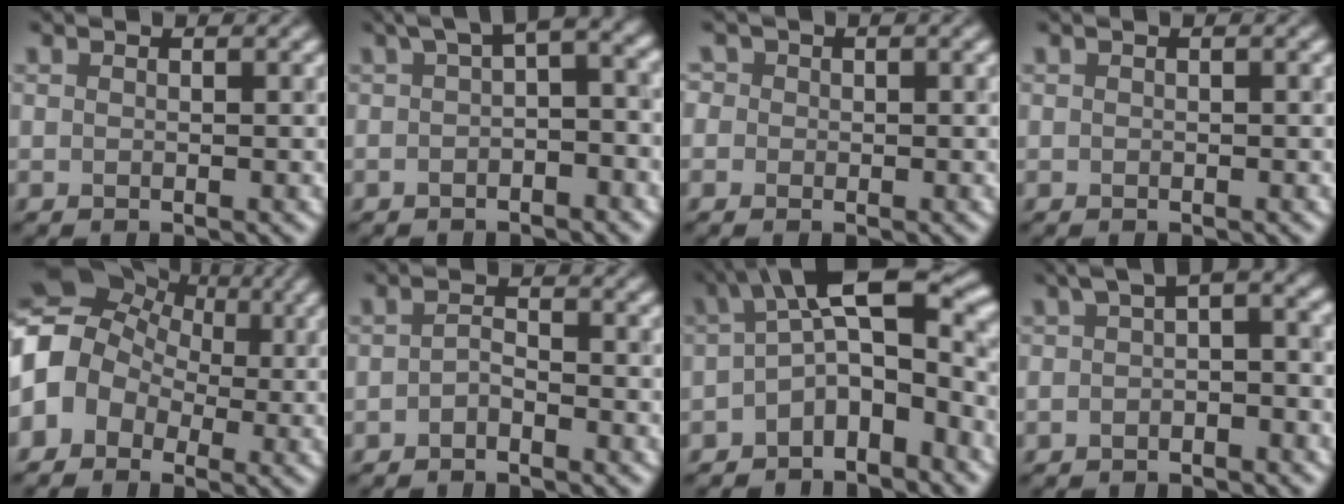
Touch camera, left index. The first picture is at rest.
{"total": 5.2, "force": [0.4, 2.2, 4.6], "torque": [-0.060, 0.014, -0.004]}
{"total": 2.6, "force": [0.9, 2.2, 1.1], "torque": [0.003, 0.025, -0.016]}
{"total": 0.0}
{"total": 8.4, "force": [-0.1, 7.1, 4.5], "torque": [-0.072, 0.014, -0.032]}
{"total": 1.2, "force": [-0.9, 0.4, 0.7], "torque": [-0.017, 0.008, -0.020]}
{"total": 8.7, "force": [-1.8, 4.2, 7.4], "torque": [-0.112, 0.017, -0.045]}
{"total": 4.5, "force": [-0.2, 2.2, 3.9], "torque": [-0.050, 0.015, -0.013]}